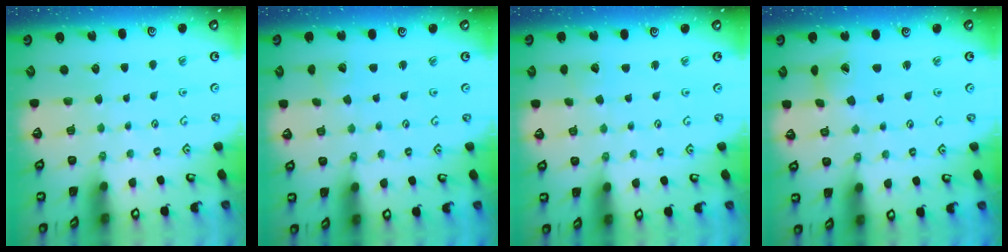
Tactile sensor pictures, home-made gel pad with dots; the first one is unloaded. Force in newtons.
{"total": 2.8, "press": 2.8, "slide": 0.1}
{"total": 1.9, "press": 1.9, "slide": 0.2}
{"total": 3.3, "press": 3.3, "slide": 0.5}